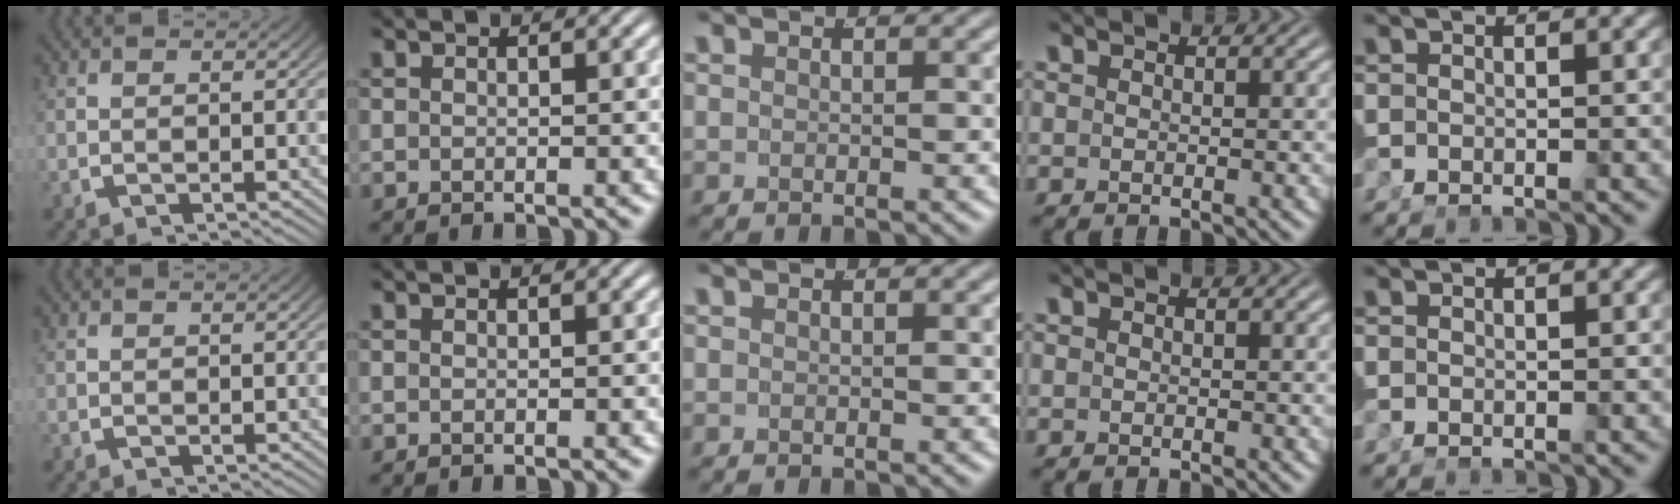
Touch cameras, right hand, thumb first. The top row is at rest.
{}